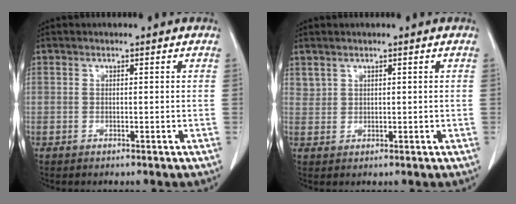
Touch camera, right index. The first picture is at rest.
{"total": 1.3, "force": [1.0, 0.8, 0.1], "torque": [0.009, 0.005, 0.017]}